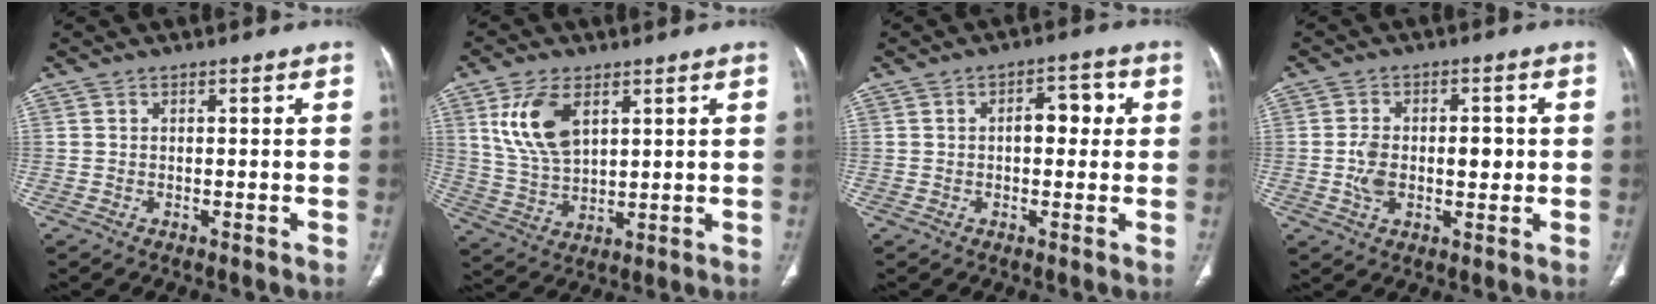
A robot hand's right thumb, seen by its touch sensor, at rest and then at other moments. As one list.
[{"total": 10.9, "force": [4.4, 5.9, 8.0], "torque": [-0.153, -0.014, 0.095]}, {"total": 5.6, "force": [0.6, 3.3, 4.5], "torque": [-0.044, 0.017, 0.005]}, {"total": 7.7, "force": [-0.3, 4.8, 6.0], "torque": [-0.095, 0.014, -0.001]}]